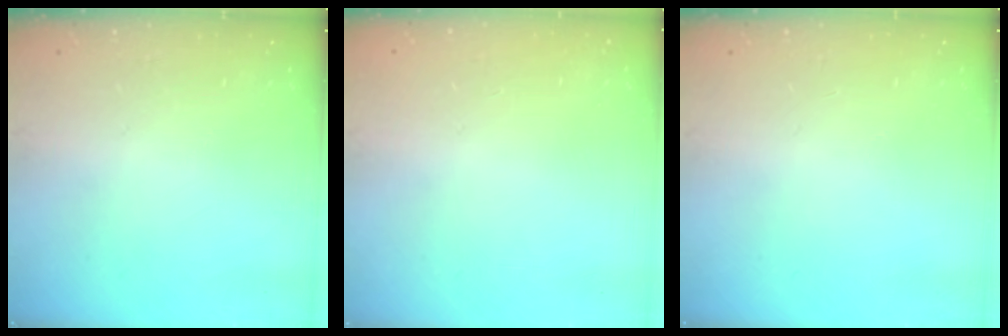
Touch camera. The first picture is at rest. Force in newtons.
{"total": 0.6, "press": 0.6, "slide": 0.1}
{"total": 0.0}